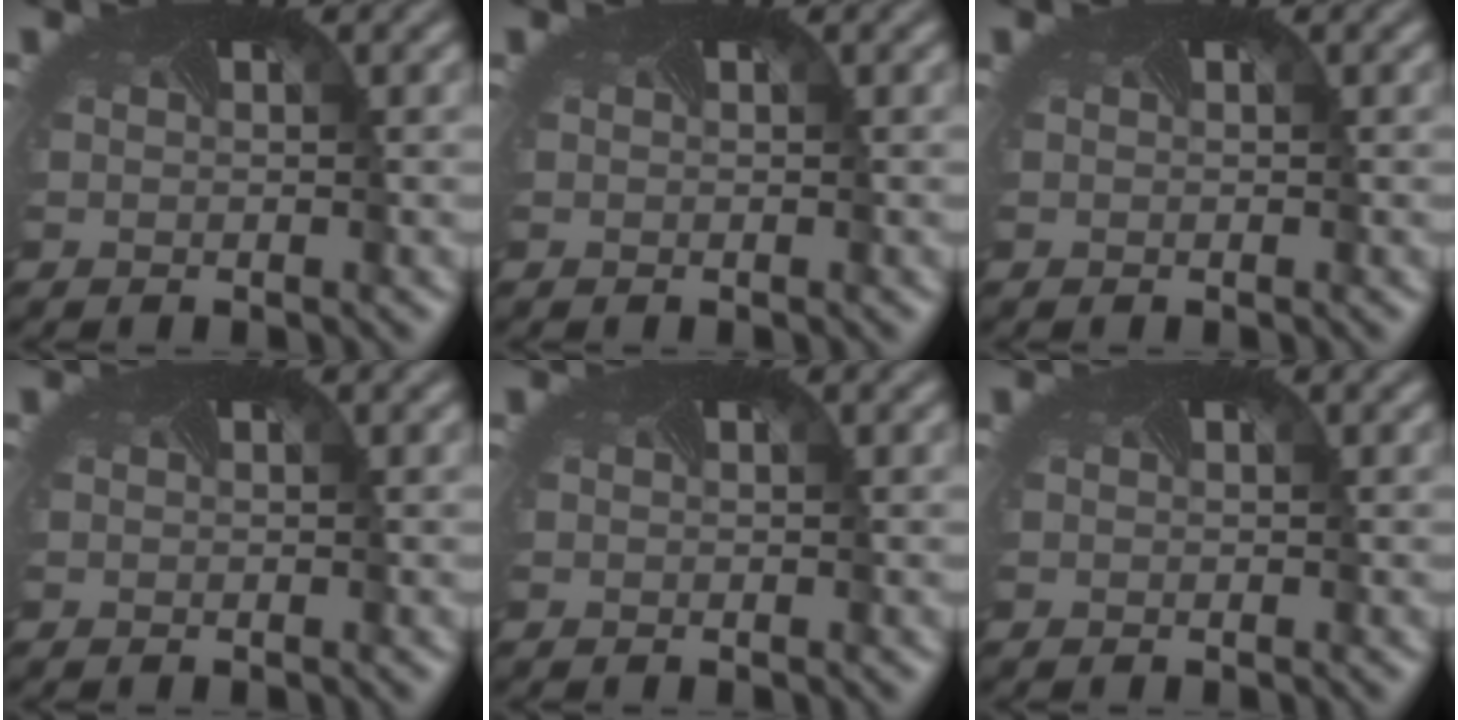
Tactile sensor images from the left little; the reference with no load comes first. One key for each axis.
{"total": 0.0}
{"total": 0.0}
{"total": 0.0}
{"total": 0.0}
{"total": 0.0}